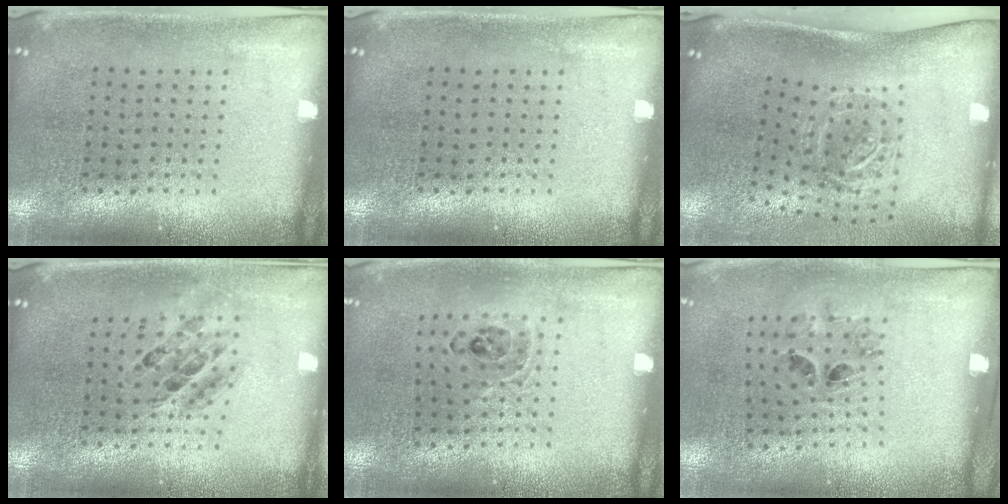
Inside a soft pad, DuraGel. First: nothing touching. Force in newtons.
{"total": 0.0}
{"total": 2.0, "press": 1.2, "slide": 1.5}
{"total": 0.7, "press": 0.7, "slide": 0.0}
{"total": 0.9, "press": 0.9, "slide": 0.1}
{"total": 1.4, "press": 0.8, "slide": 1.1}